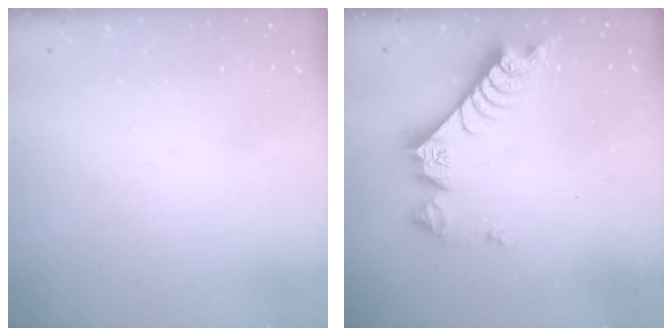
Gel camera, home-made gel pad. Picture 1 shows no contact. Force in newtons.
{"total": 9.4, "press": 9.4, "slide": 0.6}